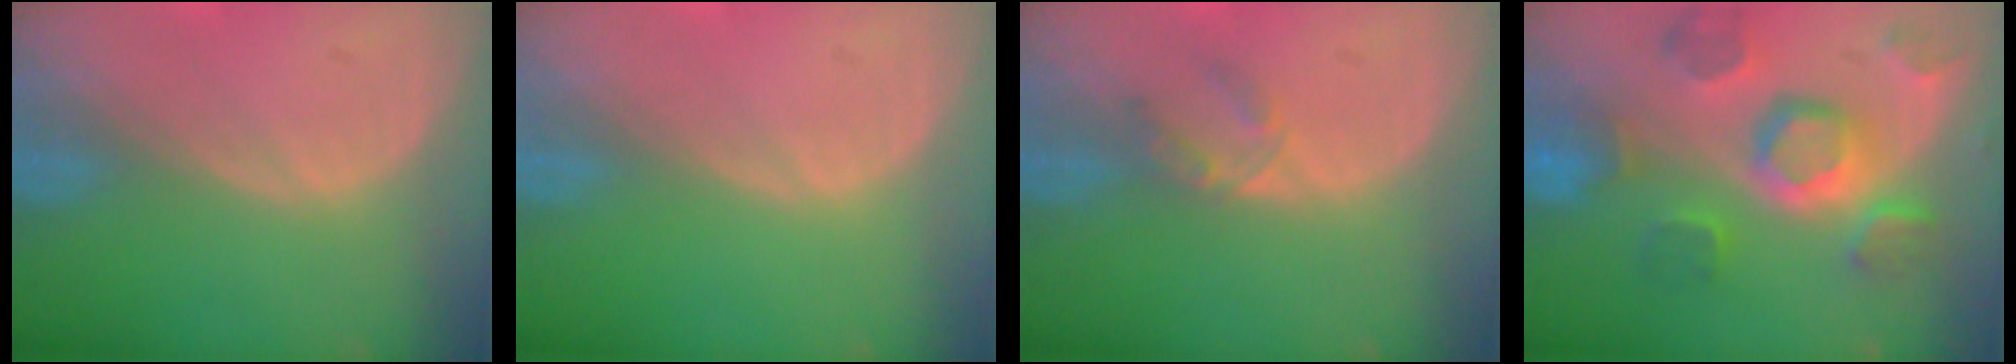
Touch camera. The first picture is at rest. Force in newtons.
{"total": 0.0}
{"total": 2.7, "press": 2.5, "slide": 1.0}
{"total": 11.4, "press": 10.1, "slide": 5.2}